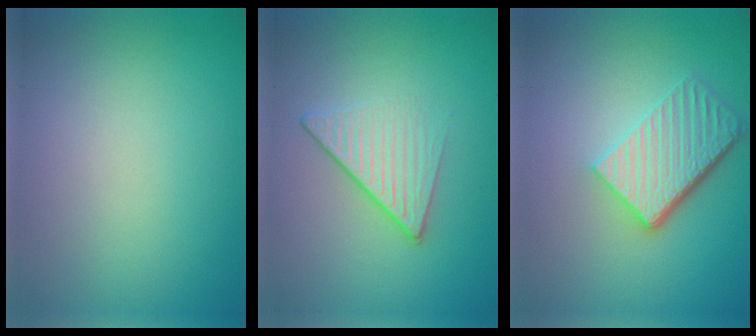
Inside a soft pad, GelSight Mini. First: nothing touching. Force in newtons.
{"total": 4.2, "press": 2.7, "slide": 3.2}
{"total": 5.7, "press": 3.9, "slide": 4.1}